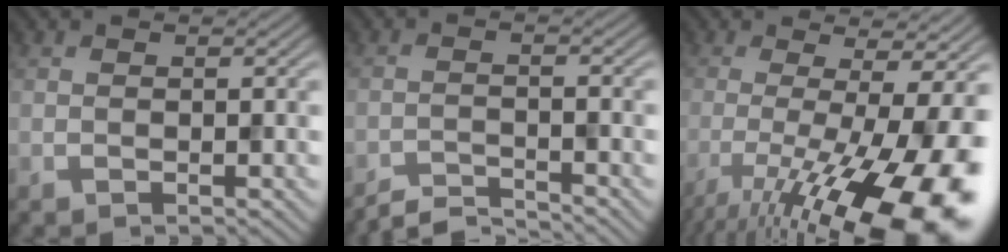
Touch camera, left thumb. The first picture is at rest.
{"total": 3.3, "force": [-3.2, 0.3, 0.8], "torque": [-0.005, 0.001, -0.067]}
{"total": 18.5, "force": [-7.5, 4.9, 16.2], "torque": [-0.242, -0.023, -0.110]}